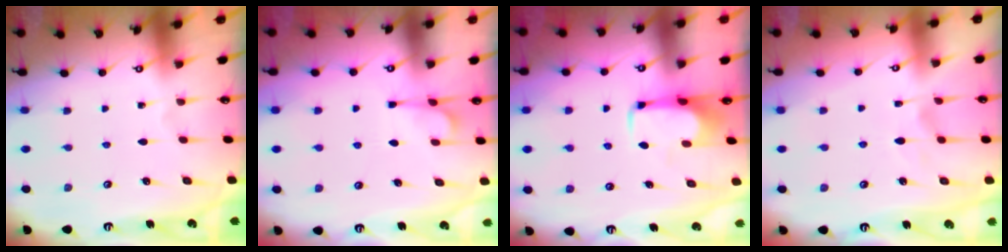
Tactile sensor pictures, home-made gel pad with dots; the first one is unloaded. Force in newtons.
{"total": 1.3, "press": 0.2, "slide": 1.3}
{"total": 1.5, "press": 1.4, "slide": 0.5}
{"total": 1.5, "press": 1.3, "slide": 0.6}